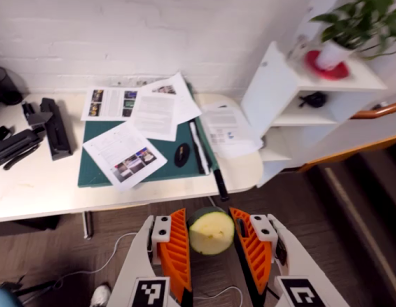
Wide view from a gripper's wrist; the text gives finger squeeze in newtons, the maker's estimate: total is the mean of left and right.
{"total": 11.4, "left": 11.7, "right": 11.1}